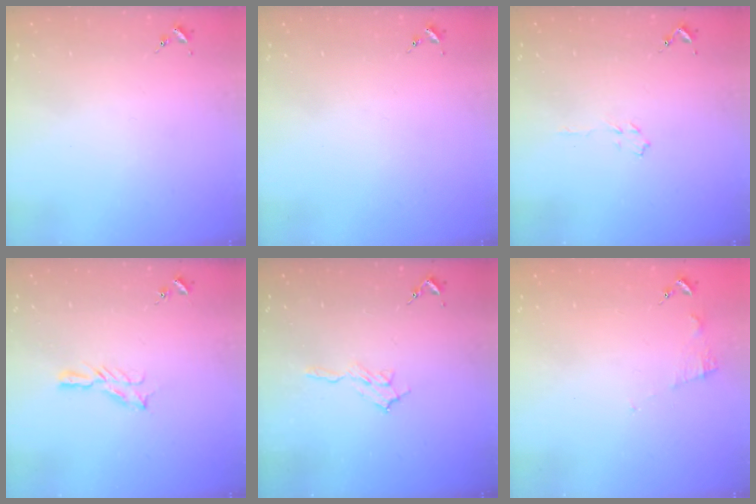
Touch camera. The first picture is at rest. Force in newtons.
{"total": 0.0}
{"total": 3.5, "press": 3.4, "slide": 0.5}
{"total": 4.7, "press": 4.7, "slide": 0.5}
{"total": 6.5, "press": 6.5, "slide": 0.8}
{"total": 6.7, "press": 6.7, "slide": 0.5}